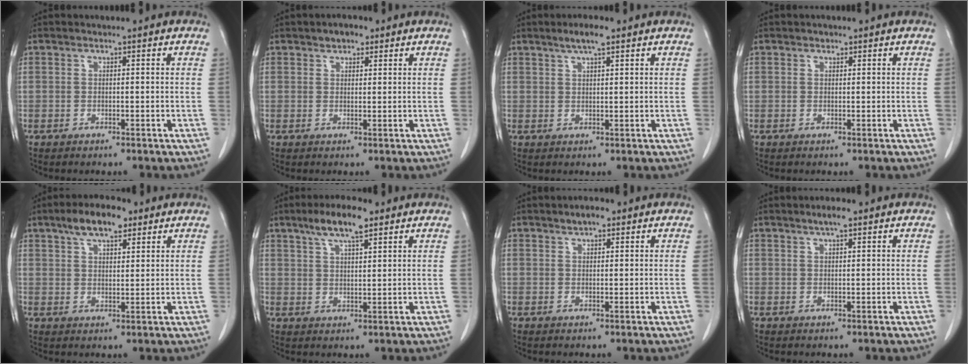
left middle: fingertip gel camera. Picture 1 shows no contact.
{"total": 2.3, "force": [1.5, 1.3, 1.2], "torque": [-0.018, 0.005, 0.021]}
{"total": 3.4, "force": [2.4, 0.5, 2.5], "torque": [-0.049, 0.005, 0.041]}
{"total": 1.2, "force": [0.8, 0.9, 0.3], "torque": [-0.003, -0.003, 0.011]}
{"total": 7.3, "force": [4.8, 2.6, 4.9], "torque": [-0.088, 0.014, 0.081]}
{"total": 7.2, "force": [4.8, 1.5, 5.2], "torque": [-0.101, 0.010, 0.085]}
{"total": 2.4, "force": [1.6, 0.9, 1.5], "torque": [-0.025, 0.005, 0.023]}
{"total": 2.2, "force": [1.5, 0.3, 1.6], "torque": [-0.033, 0.005, 0.025]}